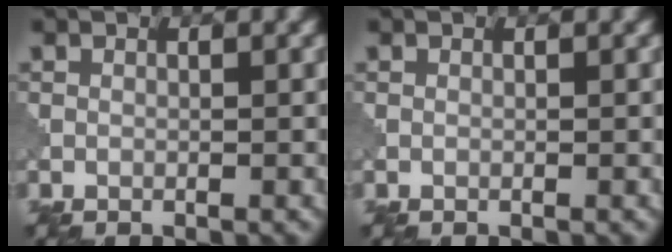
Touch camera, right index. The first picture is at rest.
{"total": 0.0}